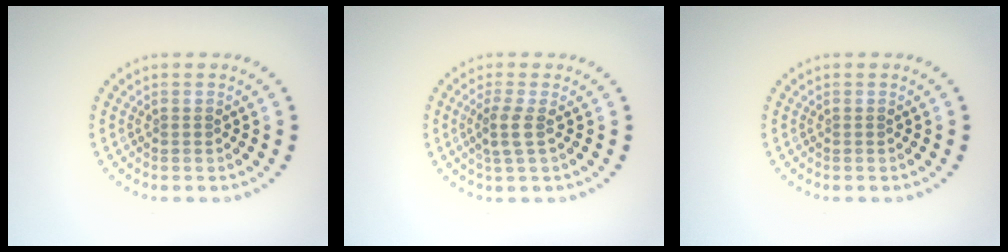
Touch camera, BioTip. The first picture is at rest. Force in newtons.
{"total": 2.0, "press": 1.7, "slide": 1.1}
{"total": 0.0}